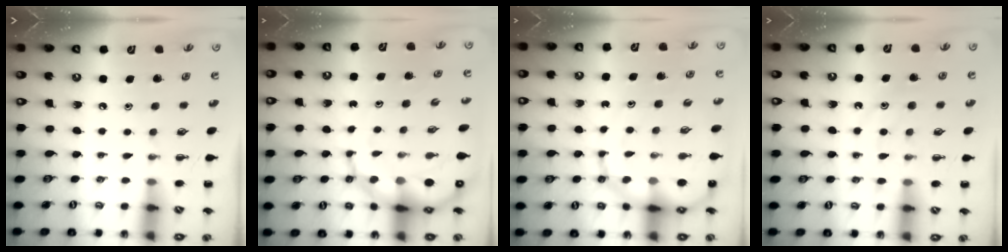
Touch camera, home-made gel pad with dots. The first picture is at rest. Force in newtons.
{"total": 13.1, "press": 12.6, "slide": 3.8}
{"total": 13.6, "press": 13.1, "slide": 3.5}
{"total": 11.9, "press": 11.9, "slide": 0.7}